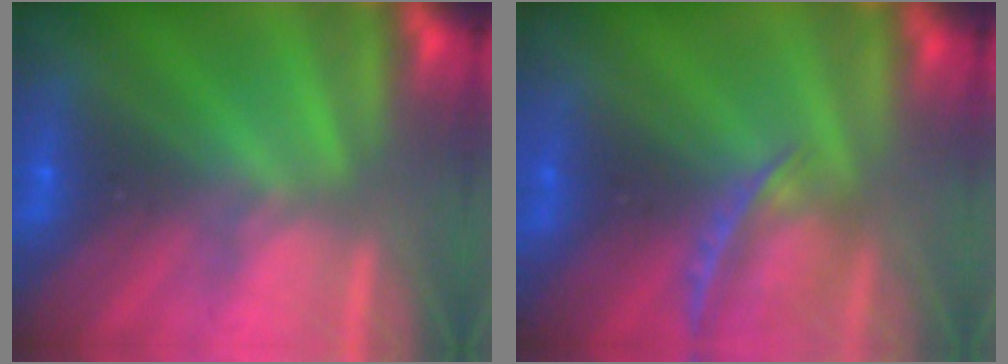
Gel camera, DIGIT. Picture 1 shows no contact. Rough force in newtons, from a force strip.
{"total": 5.9}